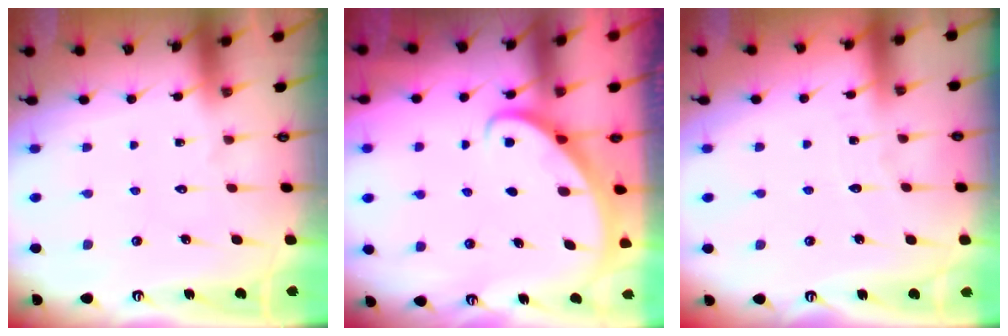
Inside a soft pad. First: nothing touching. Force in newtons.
{"total": 2.7, "press": 2.7, "slide": 0.2}
{"total": 2.7, "press": 2.7, "slide": 0.2}